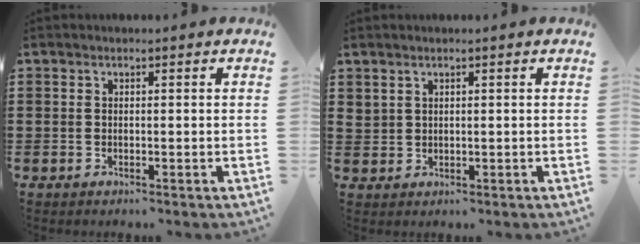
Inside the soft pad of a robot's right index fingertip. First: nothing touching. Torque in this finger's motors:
{"motor_torque": [-0.05, -0.01, 0.02, 0.00]}